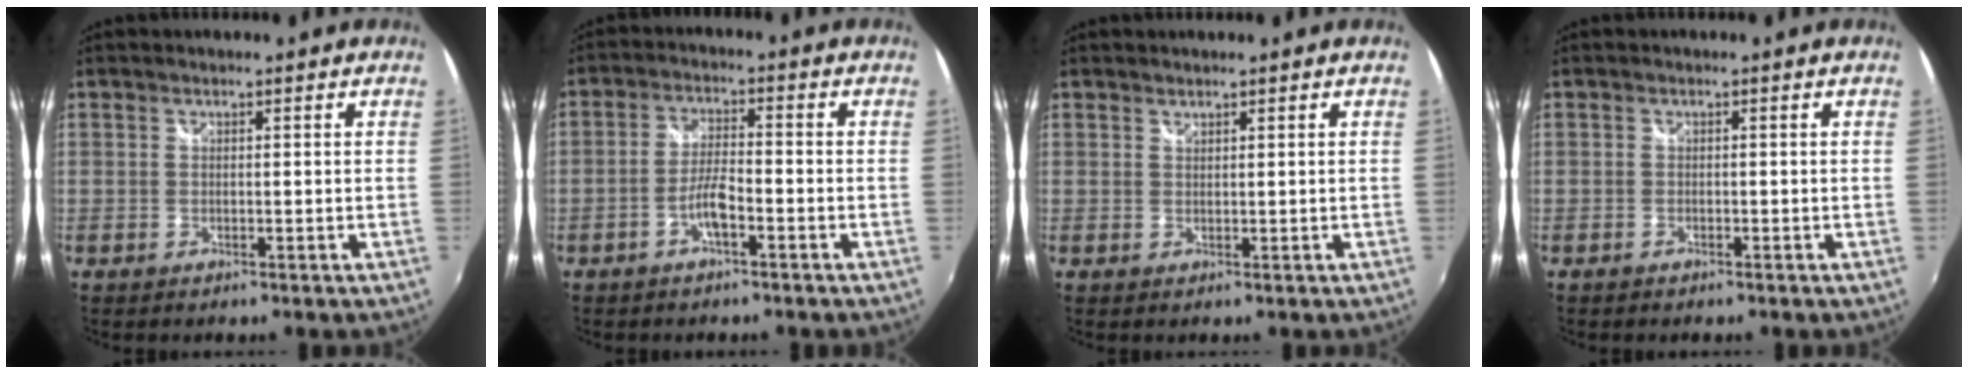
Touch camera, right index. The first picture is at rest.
{"total": 6.9, "force": [-3.3, 1.7, 5.8], "torque": [-0.121, 0.004, -0.059]}
{"total": 0.6, "force": [0.6, 0.2, 0.1], "torque": [0.000, 0.000, 0.011]}
{"total": 0.9, "force": [-0.8, 0.5, 0.1], "torque": [-0.007, -0.002, -0.015]}